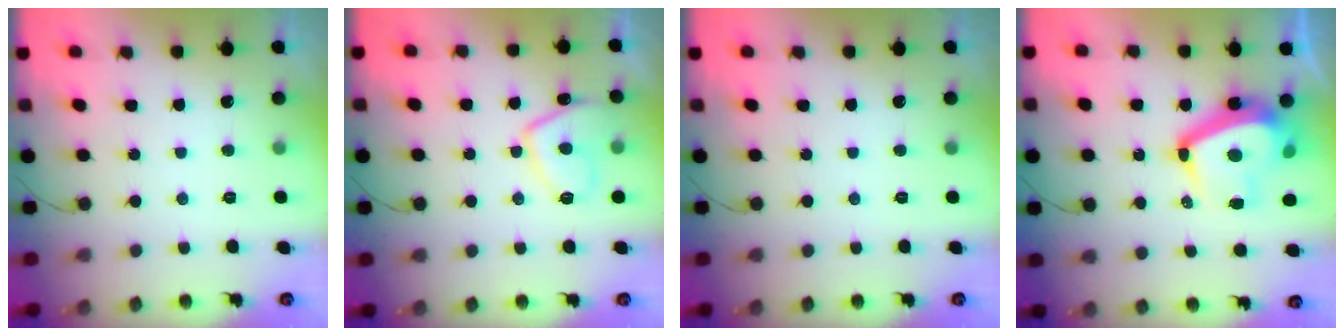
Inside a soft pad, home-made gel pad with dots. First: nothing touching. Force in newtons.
{"total": 8.3, "press": 8.2, "slide": 1.6}
{"total": 0.0}
{"total": 14.5, "press": 14.3, "slide": 2.1}